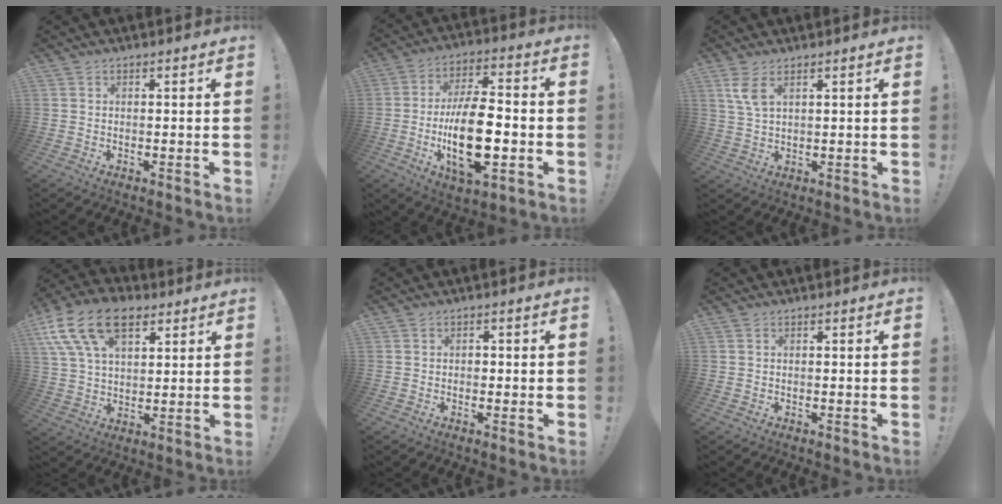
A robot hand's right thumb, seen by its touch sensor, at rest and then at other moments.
{"total": 19.5, "force": [-4.0, 8.6, 17.0], "torque": [-0.307, 0.001, -0.064]}
{"total": 5.8, "force": [2.9, 2.1, 4.6], "torque": [-0.092, -0.009, 0.051]}
{"total": 17.9, "force": [9.0, 10.6, 11.2], "torque": [-0.211, -0.034, 0.164]}
{"total": 1.2, "force": [-0.6, 0.9, 0.5], "torque": [-0.010, 0.004, -0.011]}
{"total": 0.0}